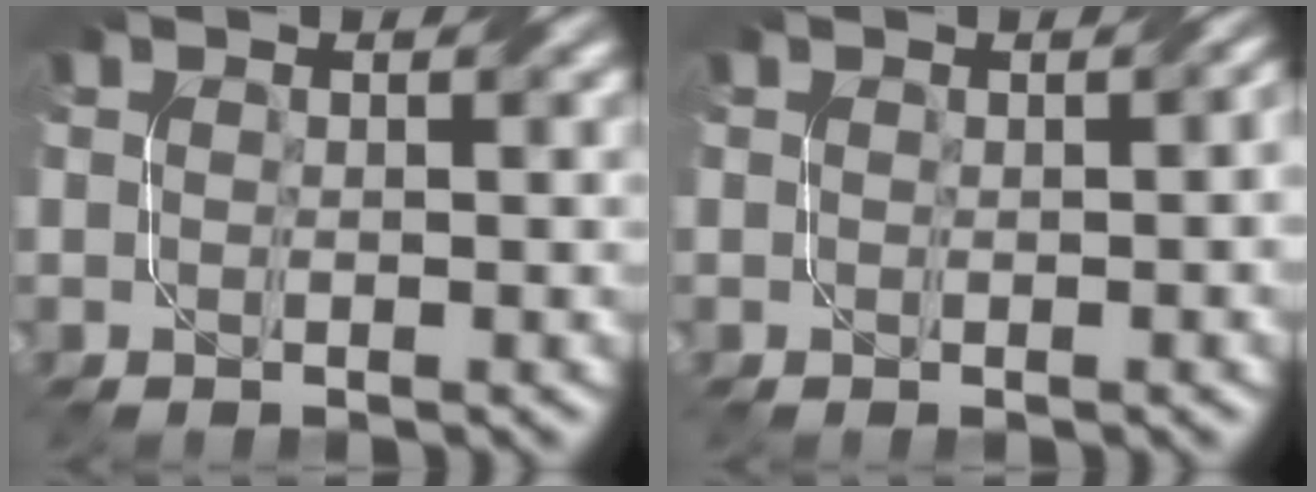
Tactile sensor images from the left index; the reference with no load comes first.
{"total": 1.3, "force": [-0.8, 0.2, 1.0], "torque": [-0.009, 0.003, -0.012]}